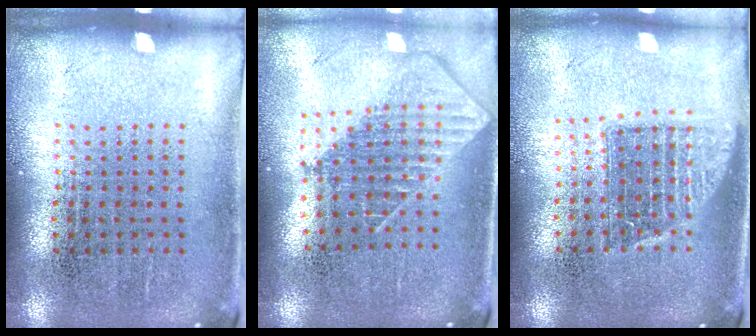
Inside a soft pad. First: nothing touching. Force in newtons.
{"total": 2.0, "press": 1.5, "slide": 1.3}
{"total": 1.4, "press": 1.1, "slide": 0.8}